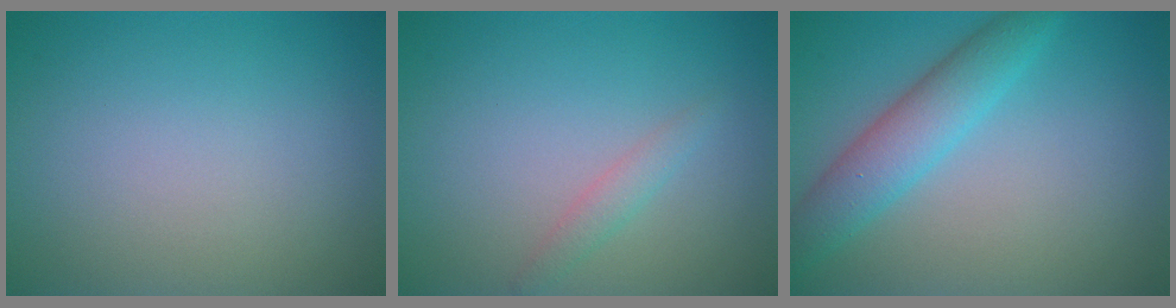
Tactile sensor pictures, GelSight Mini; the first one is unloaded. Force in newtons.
{"total": 1.3, "press": 1.3, "slide": 0.0}
{"total": 4.4, "press": 4.3, "slide": 0.2}